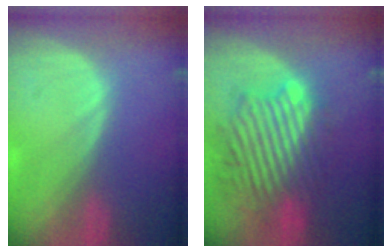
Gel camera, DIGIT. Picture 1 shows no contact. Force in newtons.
{"total": 10.9, "press": 10.2, "slide": 3.9}